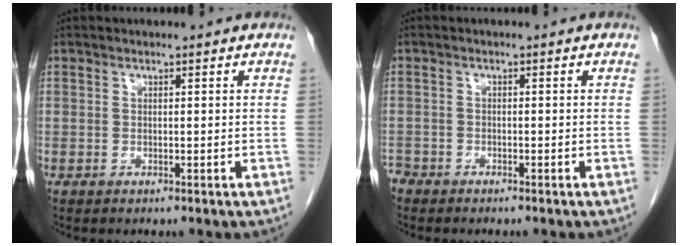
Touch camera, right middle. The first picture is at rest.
{"total": 2.3, "force": [-2.1, 0.8, 0.3], "torque": [-0.005, -0.003, -0.036]}